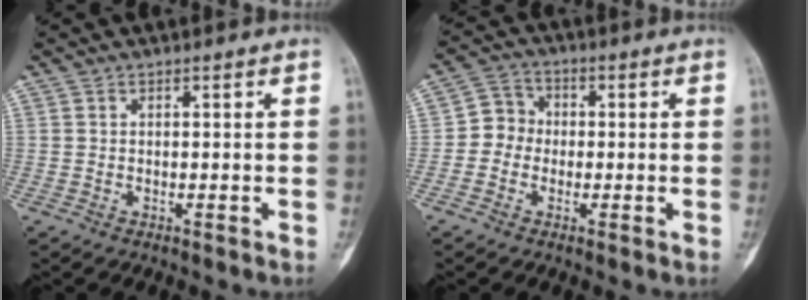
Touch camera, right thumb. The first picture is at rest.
{"total": 5.2, "force": [-0.8, 4.8, 1.9], "torque": [-0.007, 0.016, -0.030]}